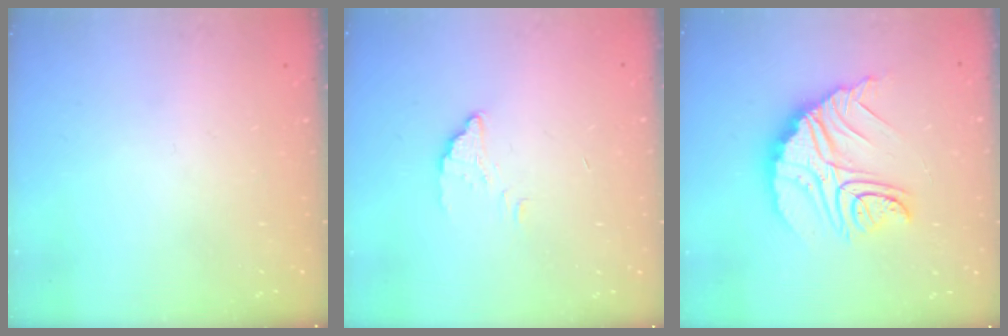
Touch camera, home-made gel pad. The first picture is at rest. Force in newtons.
{"total": 1.5, "press": 1.5, "slide": 0.1}
{"total": 16.2, "press": 16.1, "slide": 1.3}